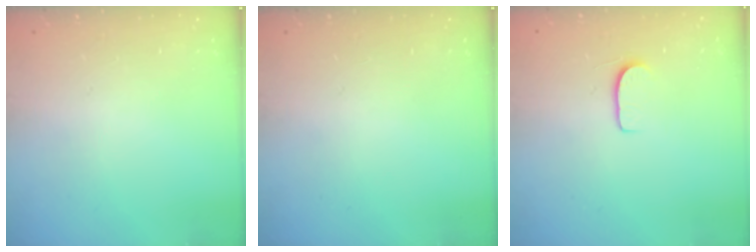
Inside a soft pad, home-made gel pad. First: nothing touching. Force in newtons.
{"total": 0.0}
{"total": 5.9, "press": 5.9, "slide": 0.5}